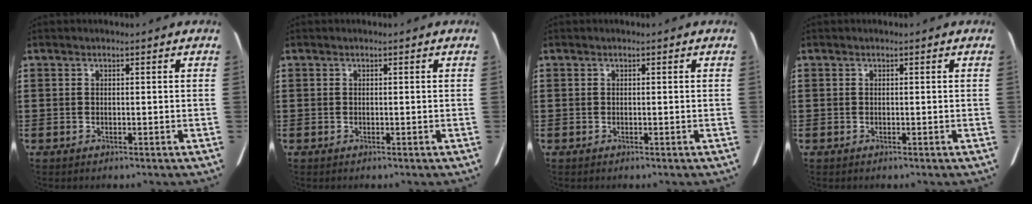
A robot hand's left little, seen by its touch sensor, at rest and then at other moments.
{"total": 0.0}
{"total": 0.0}
{"total": 0.0}